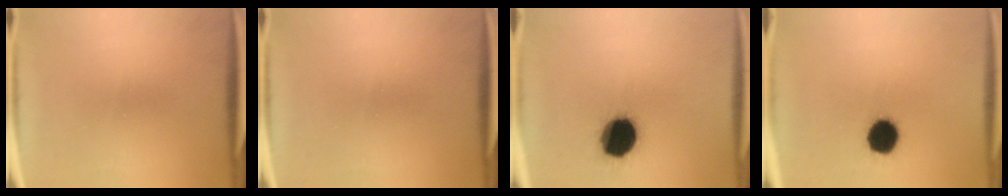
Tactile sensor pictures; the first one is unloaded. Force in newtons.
{"total": 0.0}
{"total": 16.2}
{"total": 10.5}